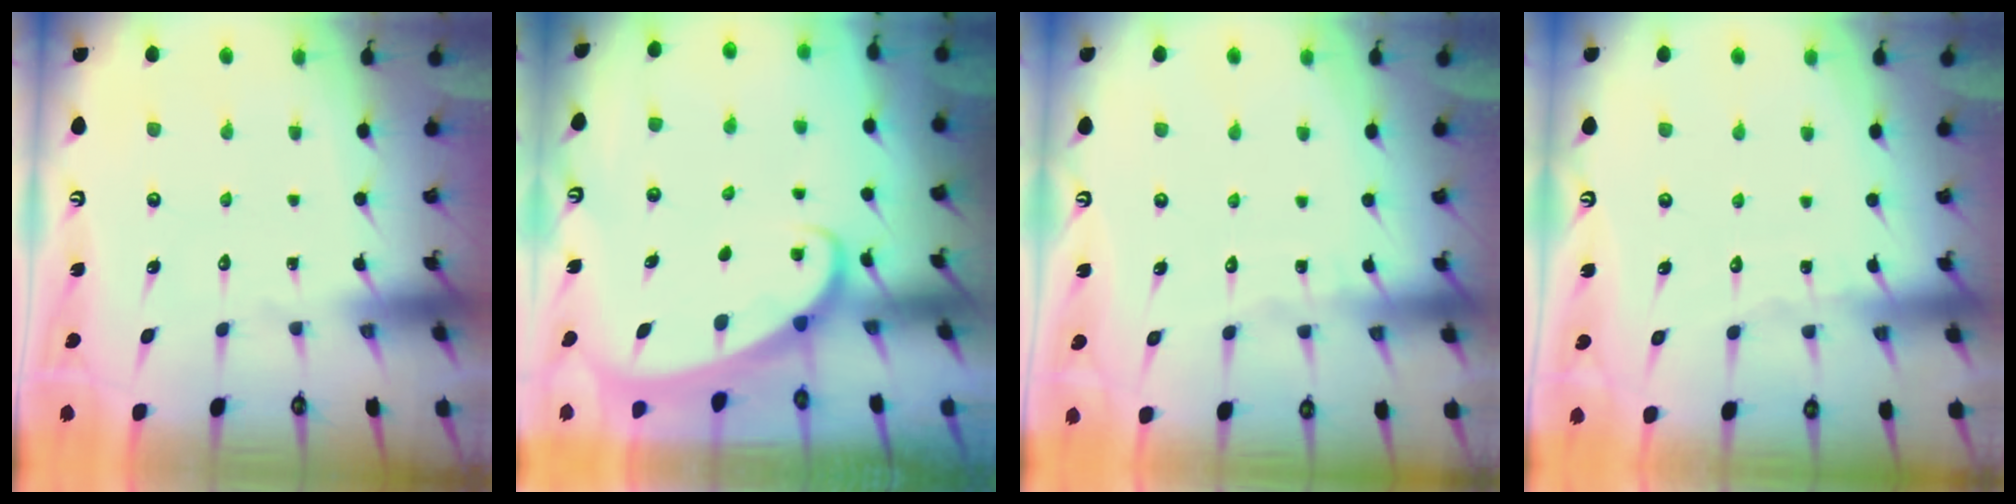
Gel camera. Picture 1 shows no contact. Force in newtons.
{"total": 1.7, "press": 1.7, "slide": 0.2}
{"total": 2.9, "press": 2.8, "slide": 0.3}
{"total": 3.4, "press": 3.4, "slide": 0.4}